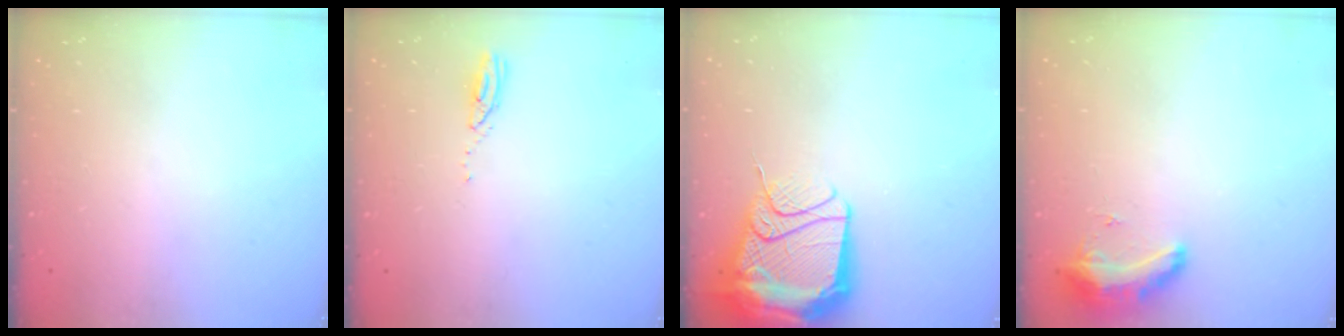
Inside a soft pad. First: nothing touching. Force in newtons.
{"total": 3.0, "press": 3.0, "slide": 0.2}
{"total": 24.0, "press": 20.5, "slide": 12.5}
{"total": 8.8, "press": 8.8, "slide": 0.7}